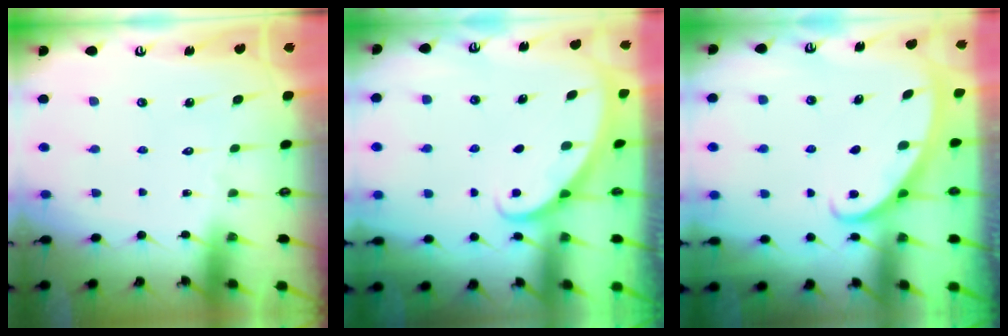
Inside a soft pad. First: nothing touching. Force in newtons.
{"total": 1.9, "press": 1.9, "slide": 0.1}
{"total": 3.0, "press": 3.0, "slide": 0.1}